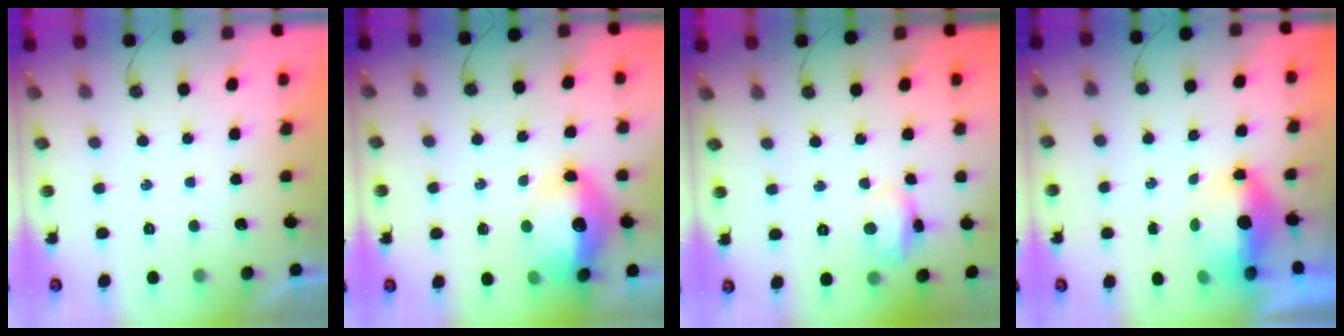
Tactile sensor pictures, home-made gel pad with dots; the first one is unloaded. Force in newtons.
{"total": 20.4, "press": 16.2, "slide": 12.4}
{"total": 8.7, "press": 8.6, "slide": 0.5}
{"total": 13.2, "press": 7.5, "slide": 10.8}